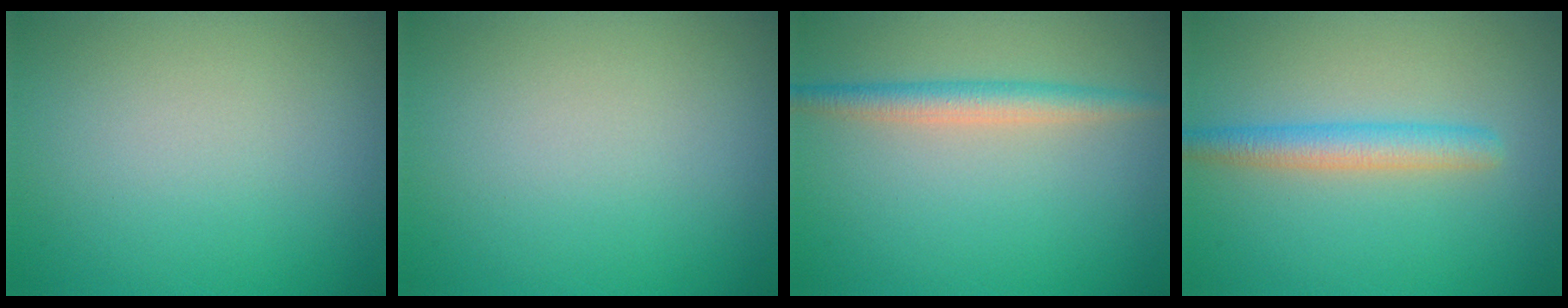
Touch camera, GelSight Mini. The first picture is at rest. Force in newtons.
{"total": 0.0}
{"total": 2.7, "press": 2.7, "slide": 0.0}
{"total": 2.9, "press": 2.9, "slide": 0.0}